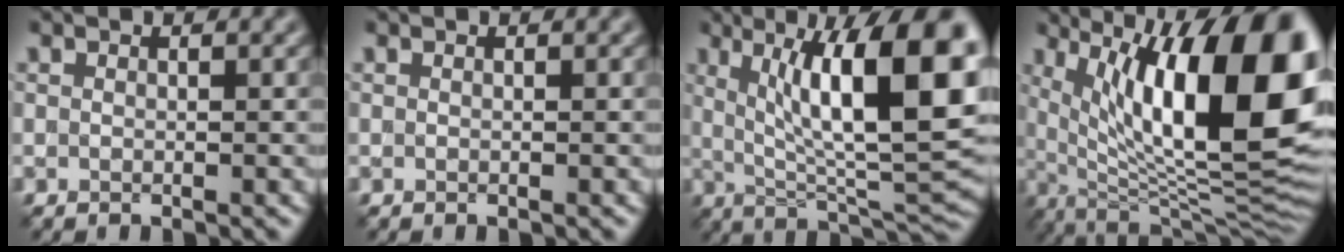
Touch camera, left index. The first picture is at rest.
{"total": 0.0}
{"total": 14.0, "force": [3.6, 3.7, 13.0], "torque": [-0.172, 0.003, 0.056]}
{"total": 16.8, "force": [4.7, 6.0, 15.0], "torque": [-0.192, 0.001, 0.081]}